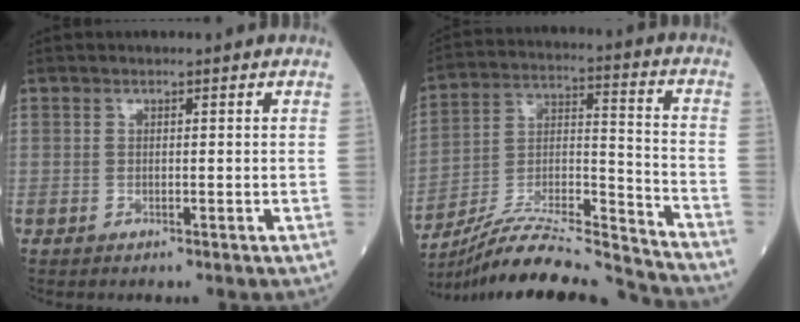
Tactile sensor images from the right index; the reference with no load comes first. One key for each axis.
{"total": 20.6, "fx": -19.6, "fy": 0.0, "fz": 6.3, "tx": -0.139, "ty": 0.005, "tz": -0.328}